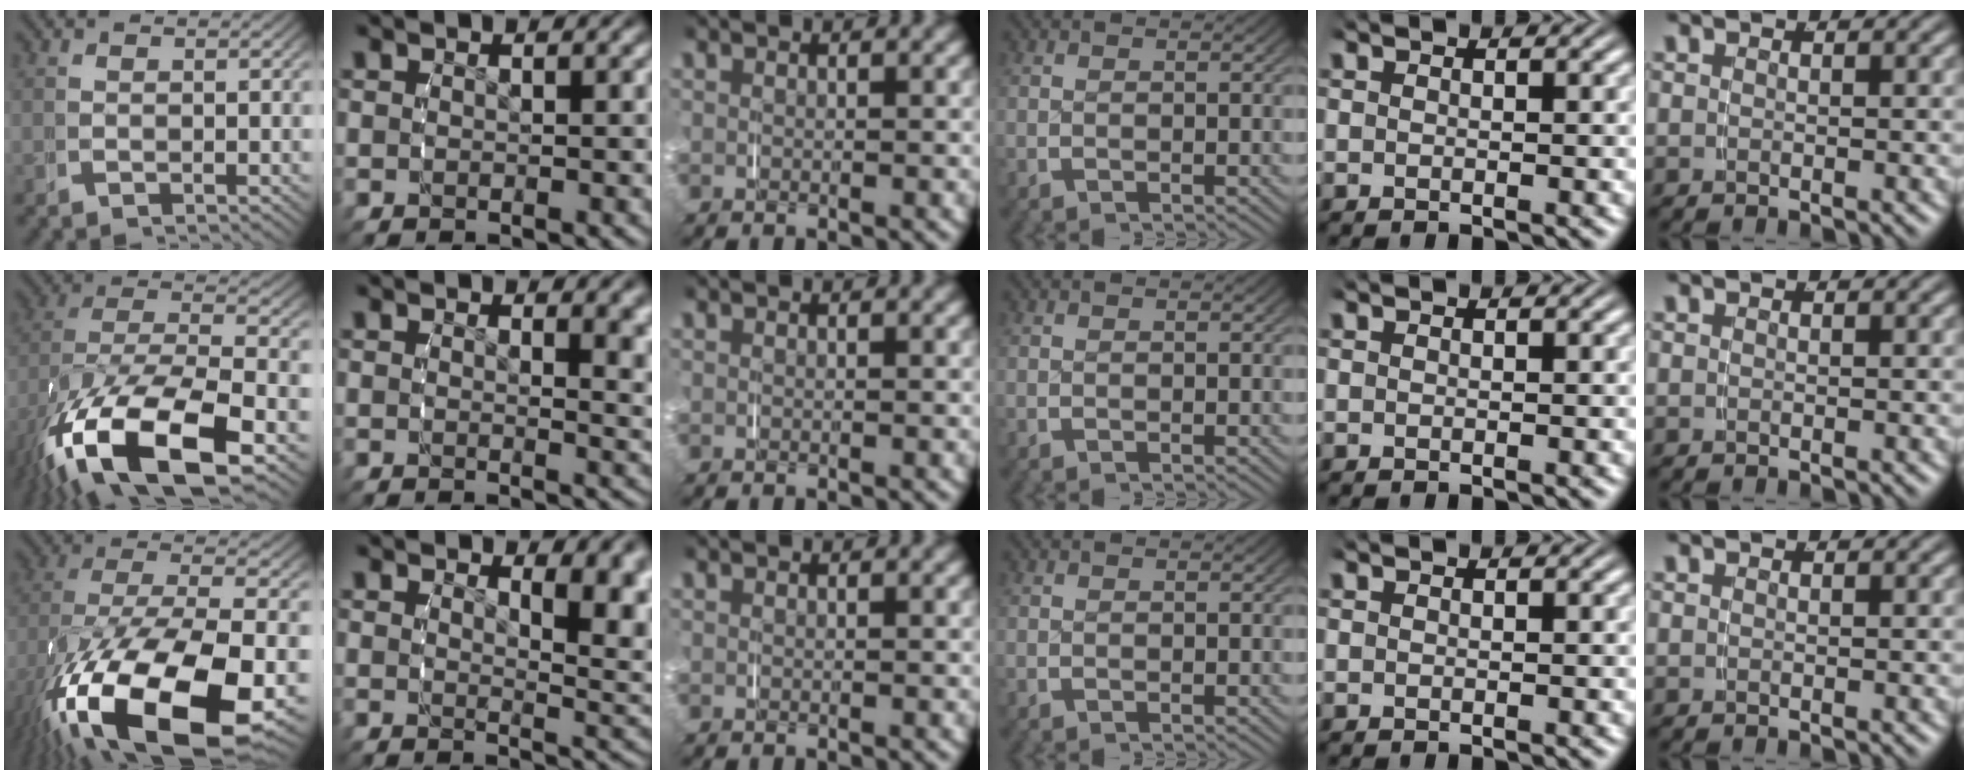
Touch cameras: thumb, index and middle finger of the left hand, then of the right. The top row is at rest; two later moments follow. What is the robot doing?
{"motion": "grasp_and_lifting", "object": "plastic wrap"}